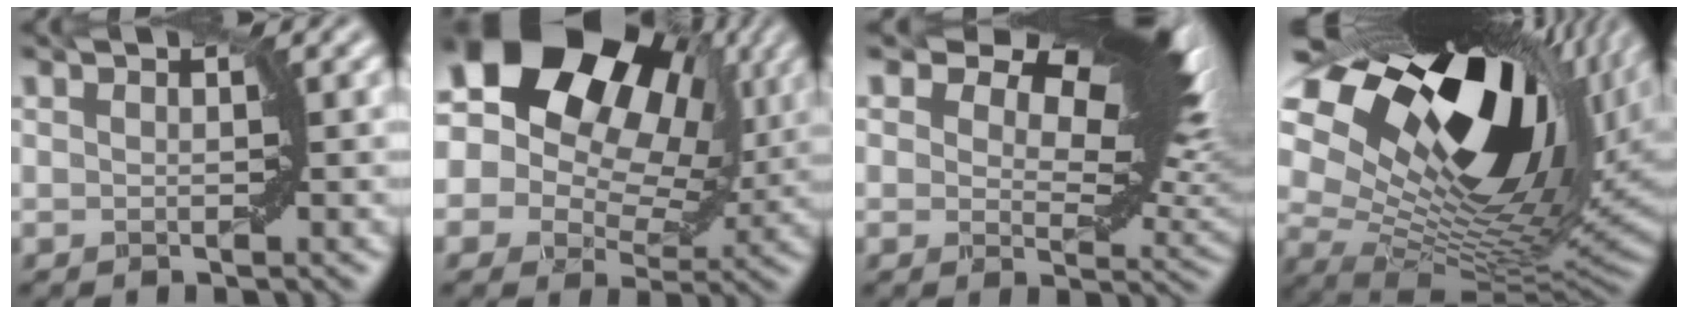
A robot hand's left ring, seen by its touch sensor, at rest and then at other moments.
{"total": 19.1, "force": [8.5, 13.1, 11.1], "torque": [-0.197, 0.069, 0.128]}
{"total": 12.2, "force": [6.7, 5.4, 8.6], "torque": [-0.111, 0.007, 0.098]}
{"total": 19.3, "force": [9.0, 9.6, 14.2], "torque": [-0.245, 0.026, 0.152]}